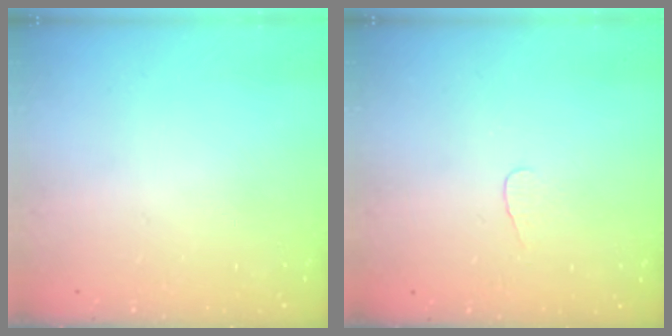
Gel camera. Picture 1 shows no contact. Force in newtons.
{"total": 2.8, "press": 2.7, "slide": 0.3}